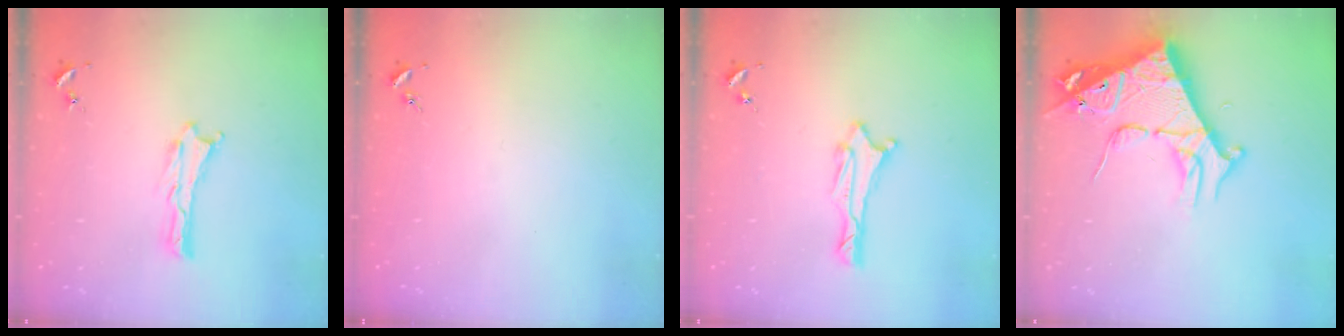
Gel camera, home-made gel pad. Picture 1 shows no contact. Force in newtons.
{"total": 0.0}
{"total": 1.5, "press": 1.5, "slide": 0.2}
{"total": 10.3, "press": 10.2, "slide": 1.3}